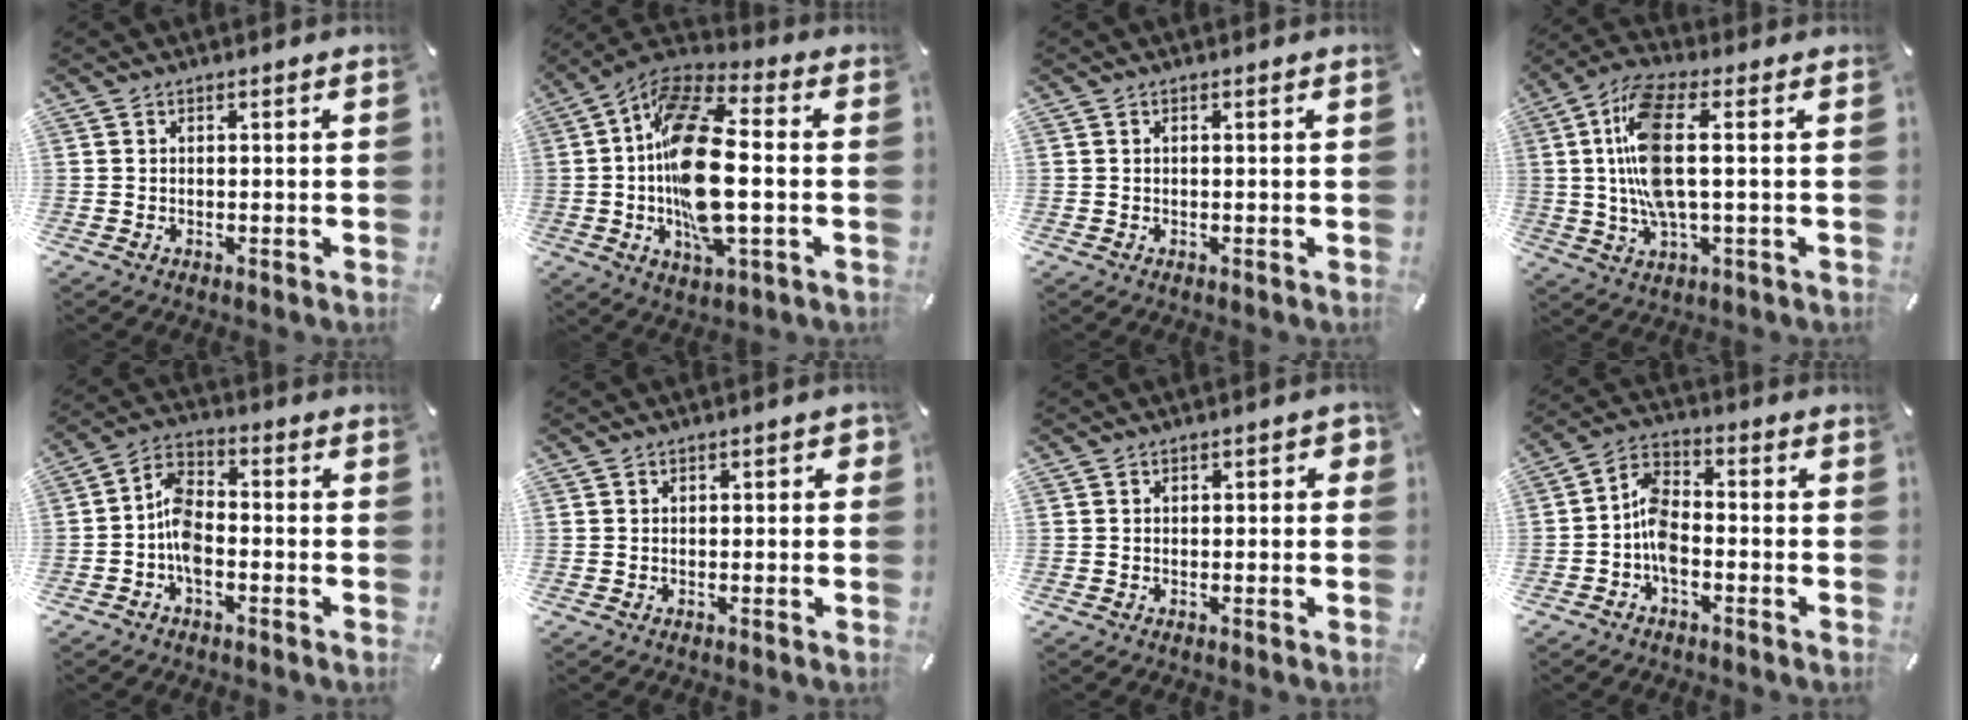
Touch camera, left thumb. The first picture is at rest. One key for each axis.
{"total": 19.8, "fx": -1.4, "fy": 8.2, "fz": 17.9, "tx": -0.355, "ty": -0.002, "tz": -0.024}
{"total": 0.0}
{"total": 13.0, "fx": 1.2, "fy": 4.6, "fz": 12.1, "tx": -0.264, "ty": -0.011, "tz": 0.015}
{"total": 8.0, "fx": -3.1, "fy": 4.8, "fz": 5.6, "tx": -0.115, "ty": 0.019, "tz": -0.058}
{"total": 1.4, "fx": -0.6, "fy": 0.9, "fz": 0.8, "tx": -0.014, "ty": 0.005, "tz": -0.012}
{"total": 1.7, "fx": -0.7, "fy": 1.1, "fz": 1.1, "tx": -0.019, "ty": 0.006, "tz": -0.014}
{"total": 7.9, "fx": -3.3, "fy": 4.7, "fz": 5.4, "tx": -0.120, "ty": 0.017, "tz": -0.064}